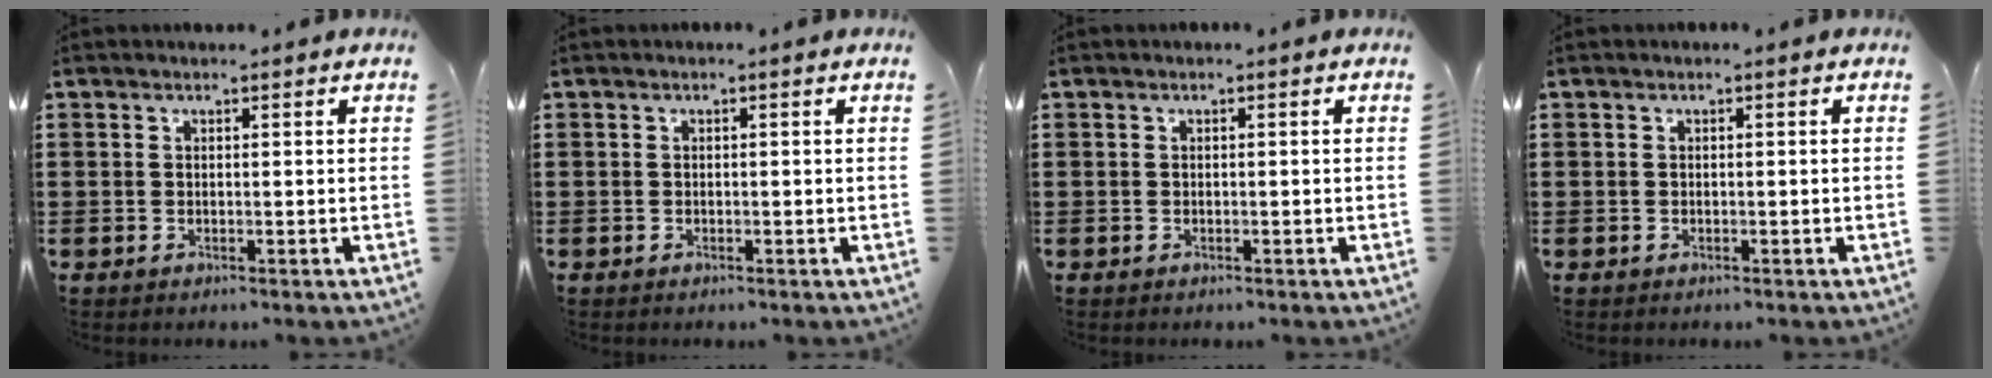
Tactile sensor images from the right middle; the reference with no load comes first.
{"total": 0.0}
{"total": 0.0}
{"total": 0.0}